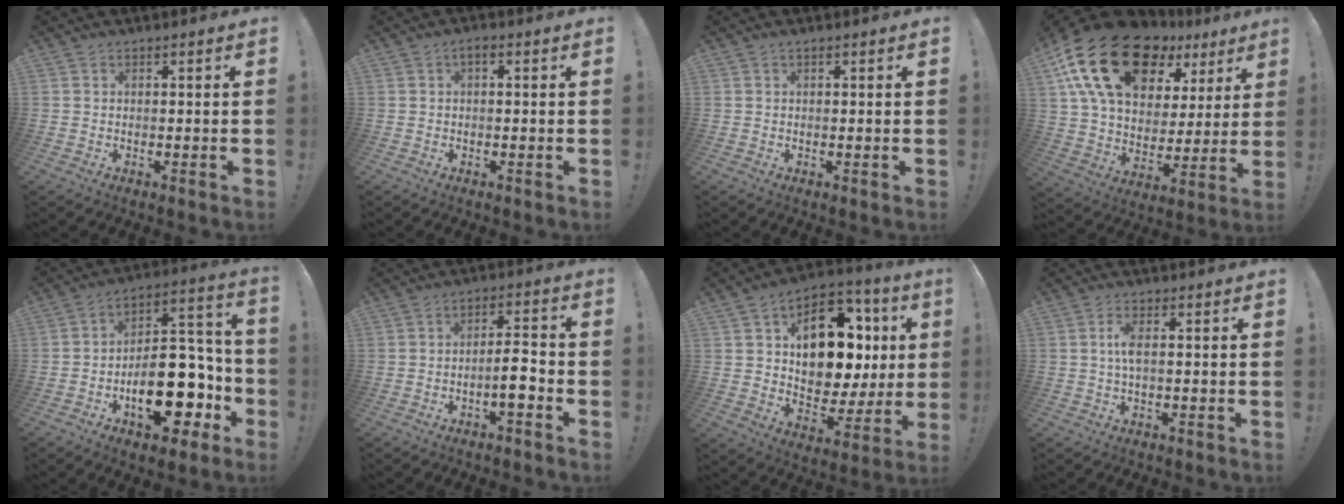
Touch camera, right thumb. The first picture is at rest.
{"total": 1.3, "force": [-0.4, 0.4, 1.1], "torque": [-0.022, 0.006, -0.008]}
{"total": 0.5, "force": [0.3, 0.1, 0.4], "torque": [-0.009, 0.001, 0.005]}
{"total": 24.2, "force": [13.3, 13.4, 15.1], "torque": [-0.261, -0.065, 0.250]}
{"total": 21.9, "force": [-8.6, 12.0, 16.2], "torque": [-0.229, 0.064, -0.121]}
{"total": 6.9, "force": [-2.8, 2.0, 5.9], "torque": [-0.087, 0.013, -0.048]}
{"total": 19.6, "force": [5.1, 13.1, 13.6], "torque": [-0.186, -0.007, 0.104]}
{"total": 4.2, "force": [0.1, 1.2, 4.1], "torque": [-0.076, -0.001, -0.003]}